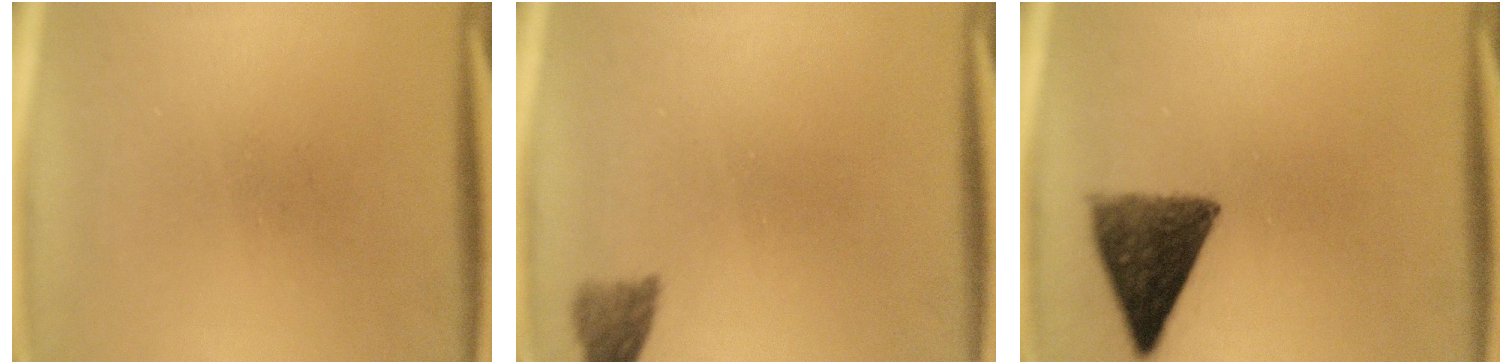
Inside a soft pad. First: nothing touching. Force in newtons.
{"total": 2.5}
{"total": 9.3}